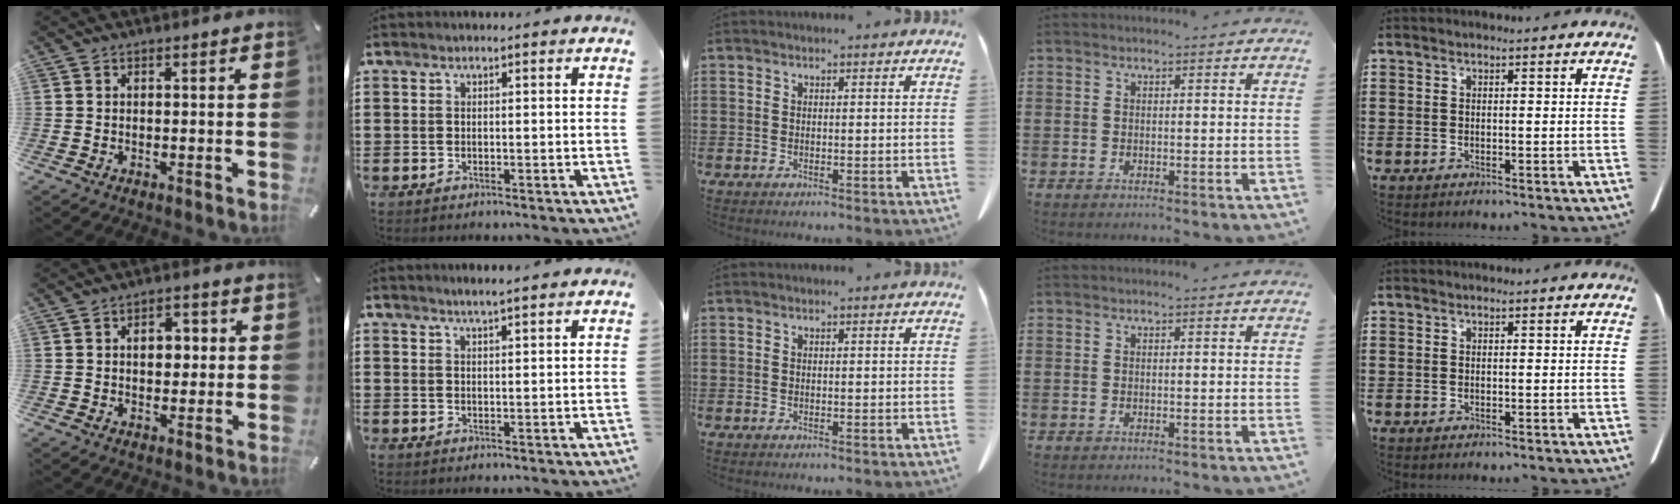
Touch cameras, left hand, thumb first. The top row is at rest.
{"thumb": {"total": 5.4, "force": [0.4, 3.8, 3.7], "torque": [-0.037, -0.004, -0.005]}, "index": {"total": 2.0, "force": [1.9, -0.2, 0.7], "torque": [-0.017, 0.000, 0.035]}}